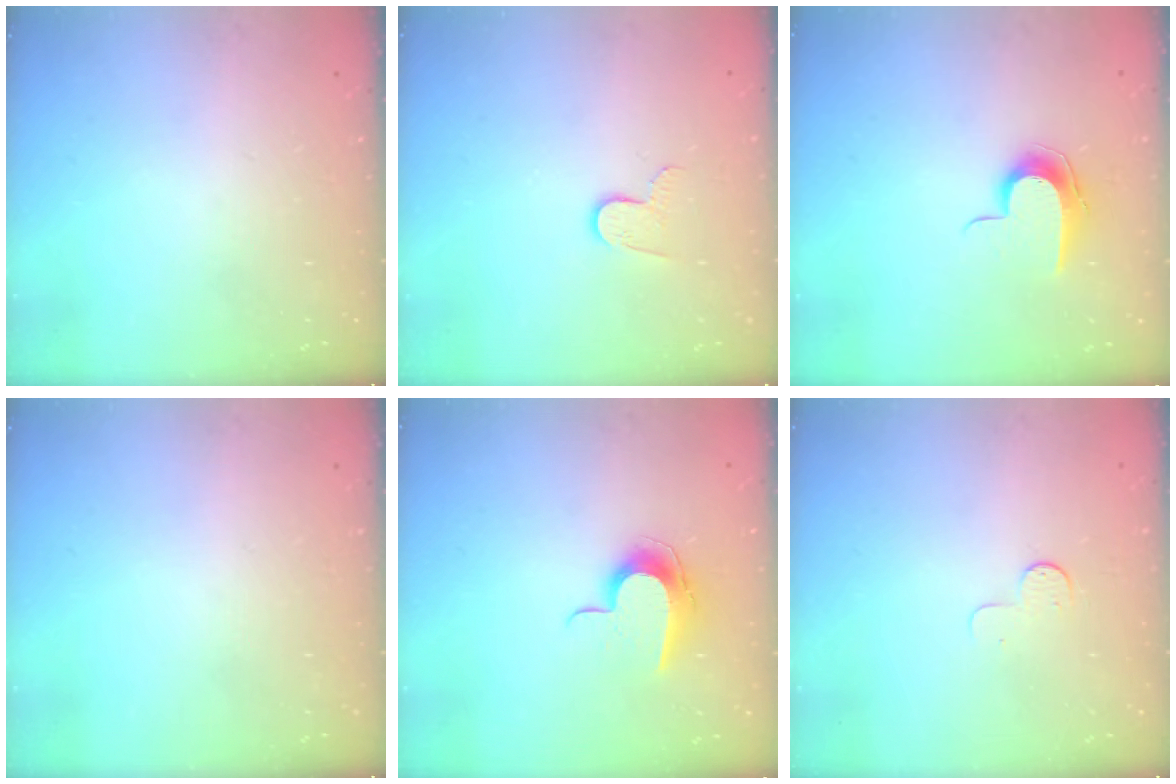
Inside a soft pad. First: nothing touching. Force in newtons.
{"total": 5.9, "press": 5.8, "slide": 0.5}
{"total": 8.9, "press": 8.9, "slide": 0.9}
{"total": 0.0}
{"total": 10.1, "press": 10.1, "slide": 0.6}
{"total": 5.0, "press": 5.0, "slide": 0.4}